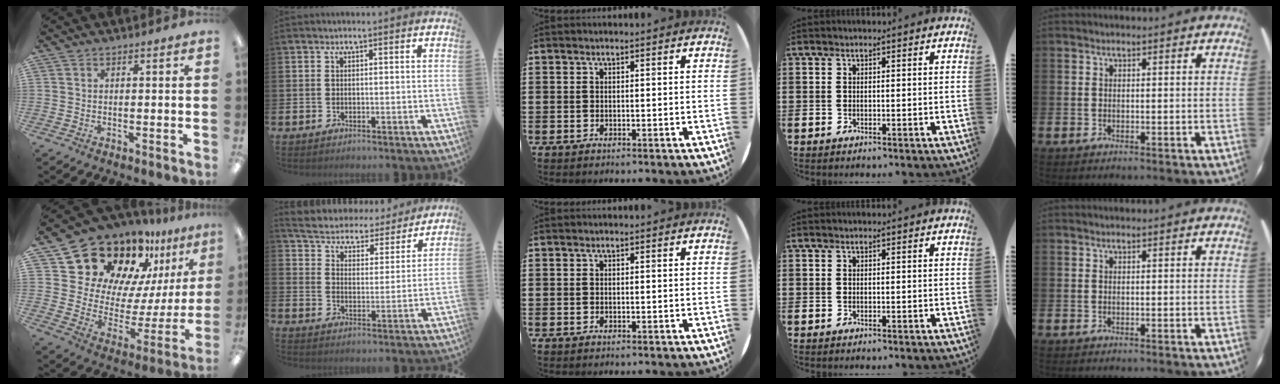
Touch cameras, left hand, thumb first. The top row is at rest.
{"thumb": {"total": 20.4, "force": [17.0, 9.9, 5.6], "torque": [-0.112, -0.139, 0.313]}, "index": {"total": 5.1, "force": [5.0, 1.3, 0.5], "torque": [-0.038, -0.044, 0.081]}}